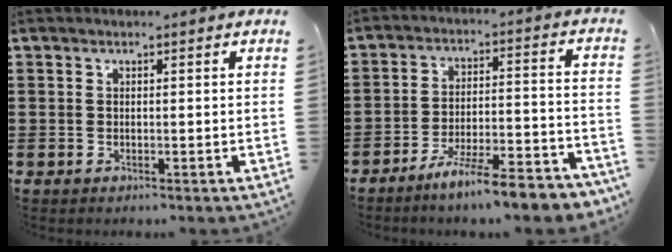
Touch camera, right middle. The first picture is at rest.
{"total": 8.7, "force": [-7.5, -0.1, 4.4], "torque": [-0.074, 0.002, -0.141]}